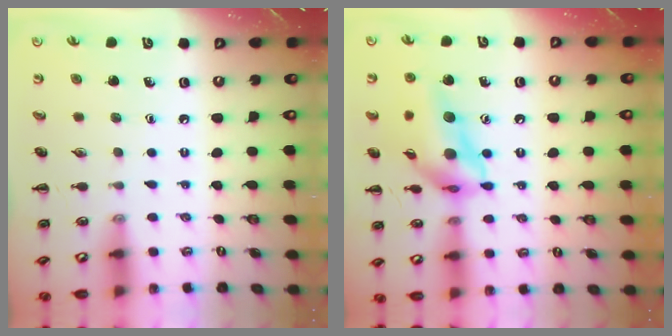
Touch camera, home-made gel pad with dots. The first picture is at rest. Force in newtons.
{"total": 18.2, "press": 17.8, "slide": 4.0}